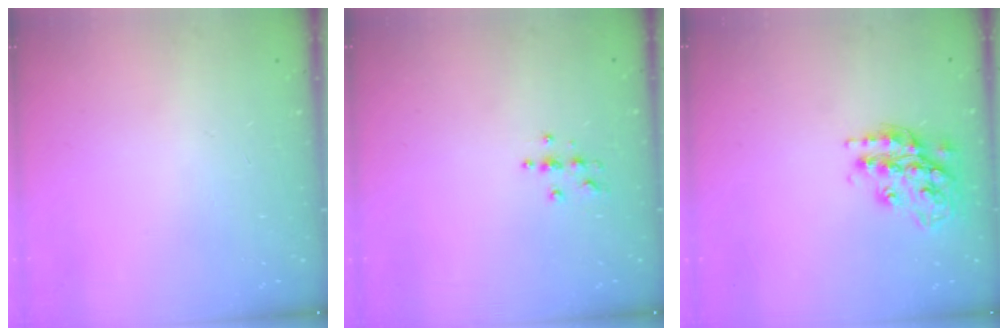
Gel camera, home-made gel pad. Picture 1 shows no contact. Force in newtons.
{"total": 3.9, "press": 3.8, "slide": 0.4}
{"total": 17.5, "press": 17.5, "slide": 1.3}